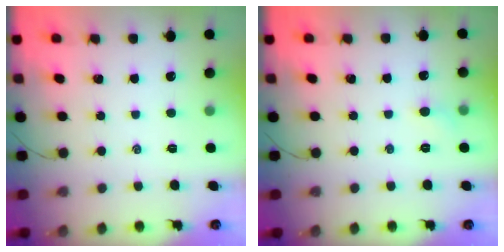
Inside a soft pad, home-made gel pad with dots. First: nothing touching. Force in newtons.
{"total": 3.7, "press": 3.5, "slide": 1.2}